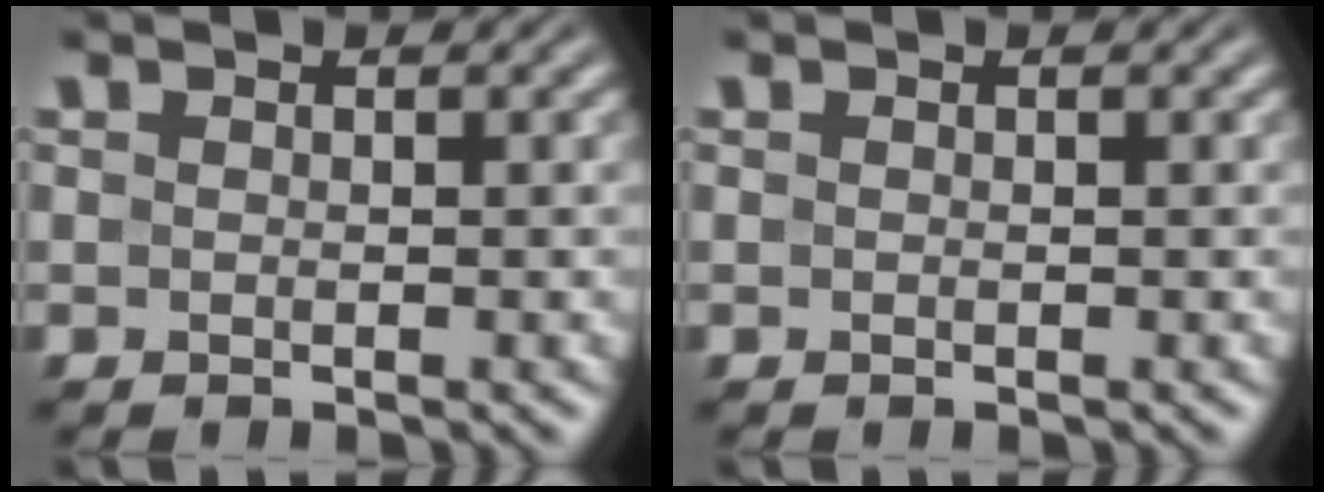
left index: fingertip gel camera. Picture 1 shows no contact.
{"total": 0.0}